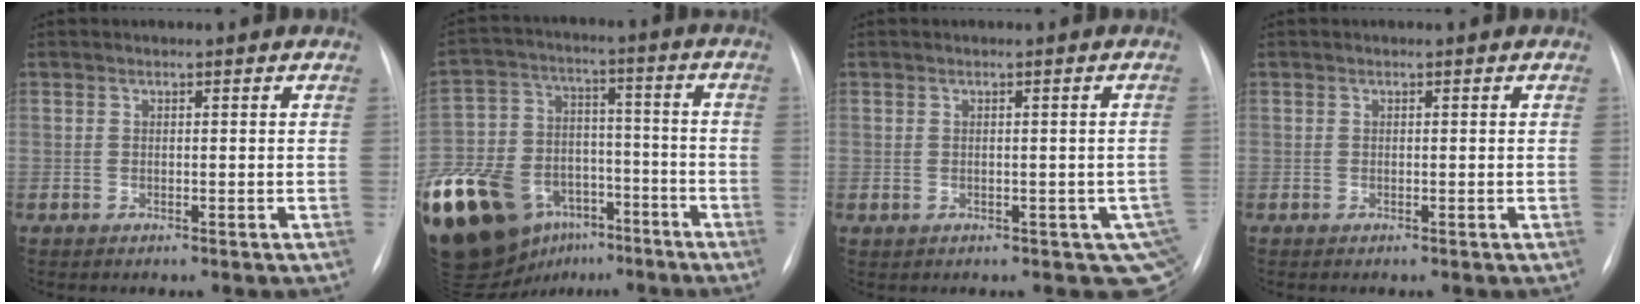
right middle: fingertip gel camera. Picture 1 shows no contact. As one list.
[{"total": 32.0, "force": [-17.6, 21.0, 16.7], "torque": [-0.455, 0.011, -0.293]}, {"total": 4.3, "force": [-1.0, 2.6, 3.3], "torque": [-0.025, 0.004, -0.002]}, {"total": 0.0}]